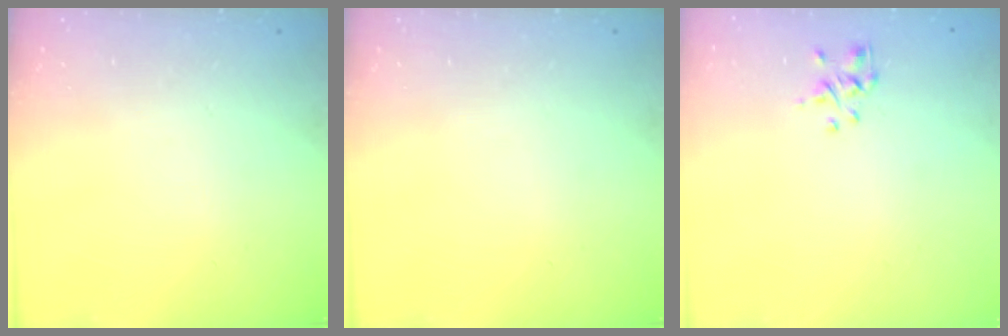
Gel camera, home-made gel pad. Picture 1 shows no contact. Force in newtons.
{"total": 0.0}
{"total": 1.2, "press": 1.1, "slide": 0.5}